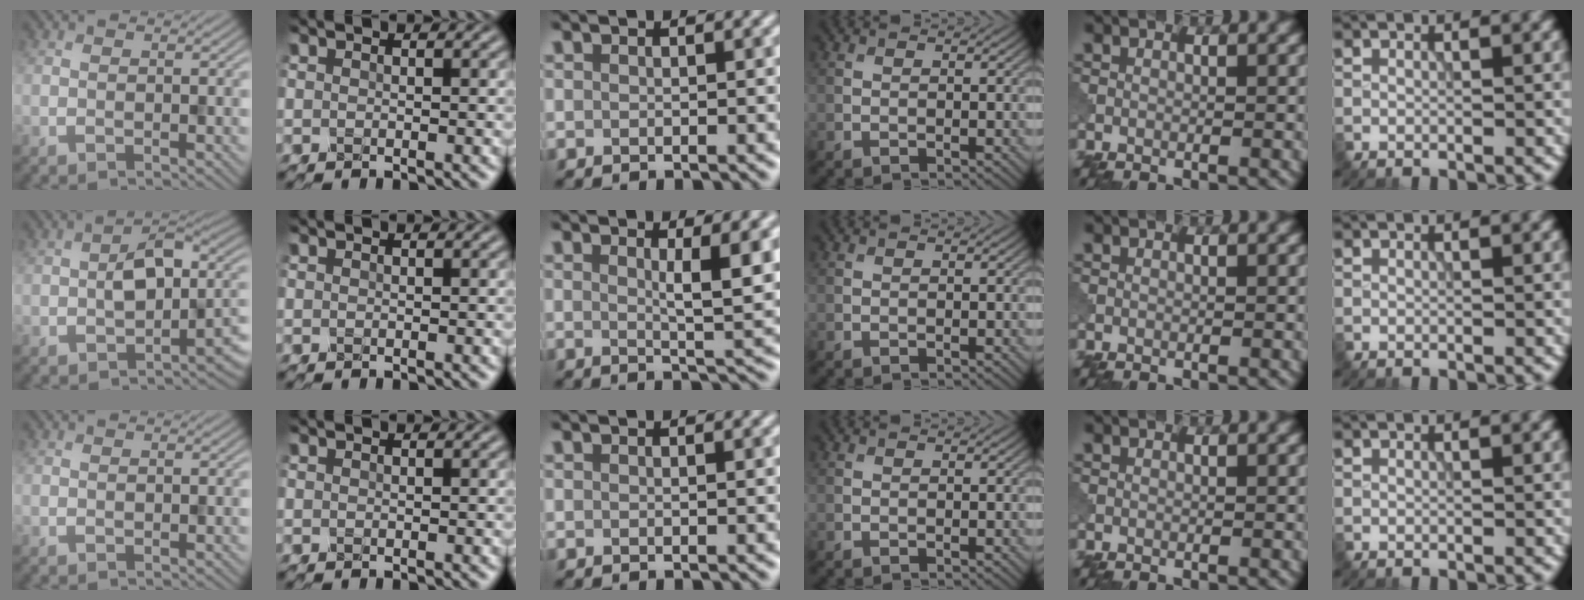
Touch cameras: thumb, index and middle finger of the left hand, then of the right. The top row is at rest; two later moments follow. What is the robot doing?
{"motion": "shake", "object": "medicine bottle"}